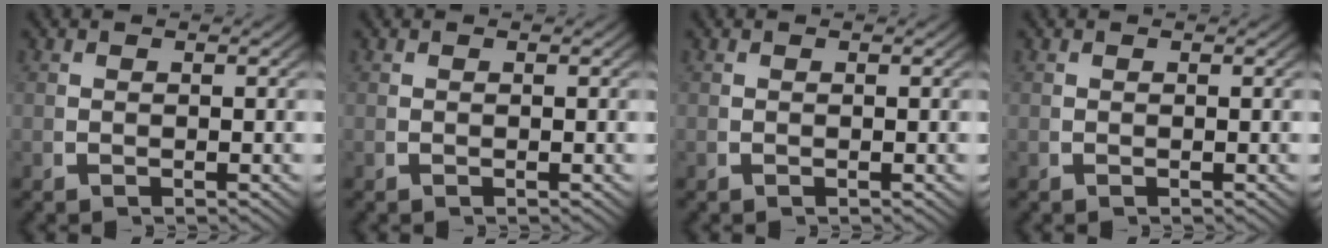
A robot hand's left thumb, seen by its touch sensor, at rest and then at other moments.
{"total": 0.0}
{"total": 0.0}
{"total": 0.0}